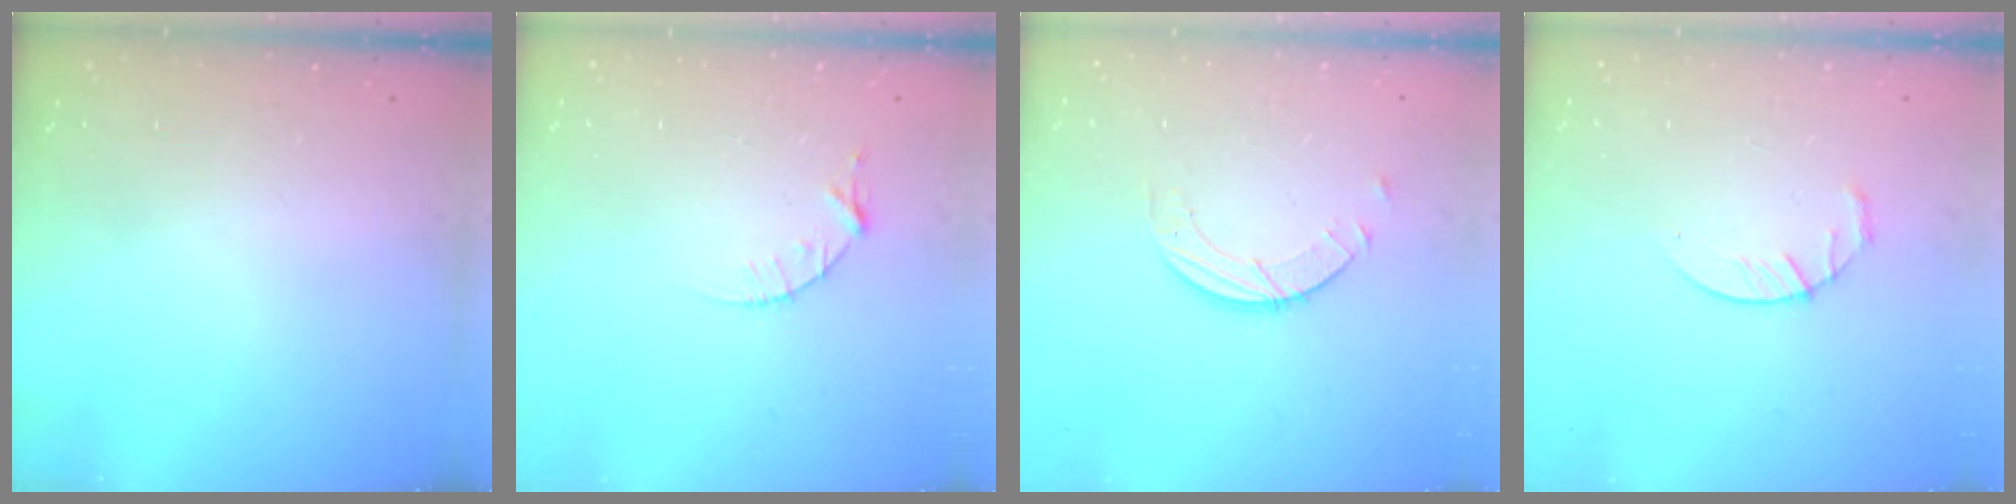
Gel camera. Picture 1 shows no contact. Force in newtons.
{"total": 3.8, "press": 3.7, "slide": 0.5}
{"total": 3.4, "press": 3.4, "slide": 0.3}
{"total": 4.3, "press": 4.2, "slide": 0.6}